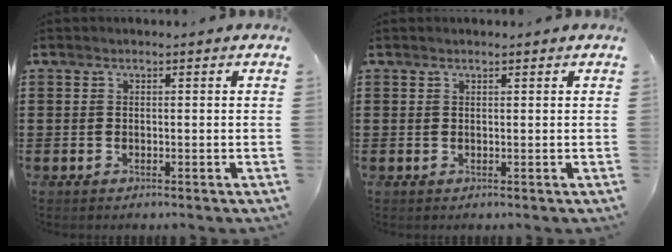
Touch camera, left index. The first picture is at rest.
{"total": 0.5, "force": [0.5, 0.1, 0.2], "torque": [-0.005, -0.001, 0.010]}